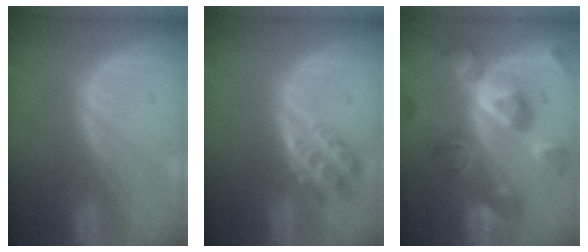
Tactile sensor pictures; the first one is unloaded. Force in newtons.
{"total": 4.4, "press": 4.2, "slide": 1.3}
{"total": 11.2, "press": 11.2, "slide": 1.1}